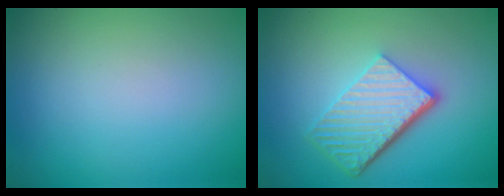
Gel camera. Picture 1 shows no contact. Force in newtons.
{"total": 6.0, "press": 4.1, "slide": 4.4}